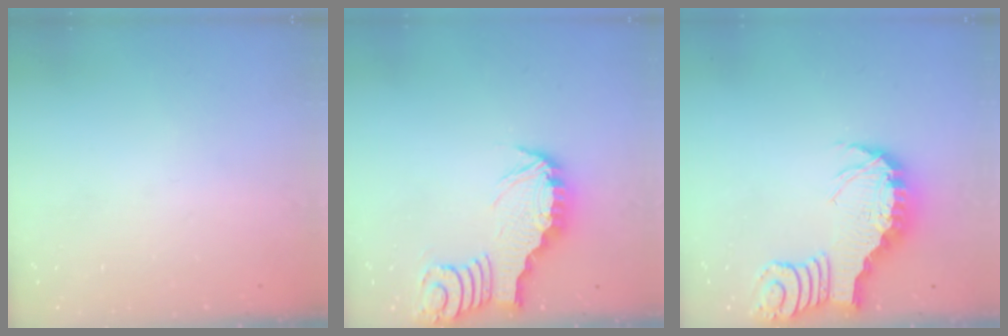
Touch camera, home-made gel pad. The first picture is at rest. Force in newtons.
{"total": 3.1, "press": 3.1, "slide": 0.4}
{"total": 3.3, "press": 3.2, "slide": 0.5}